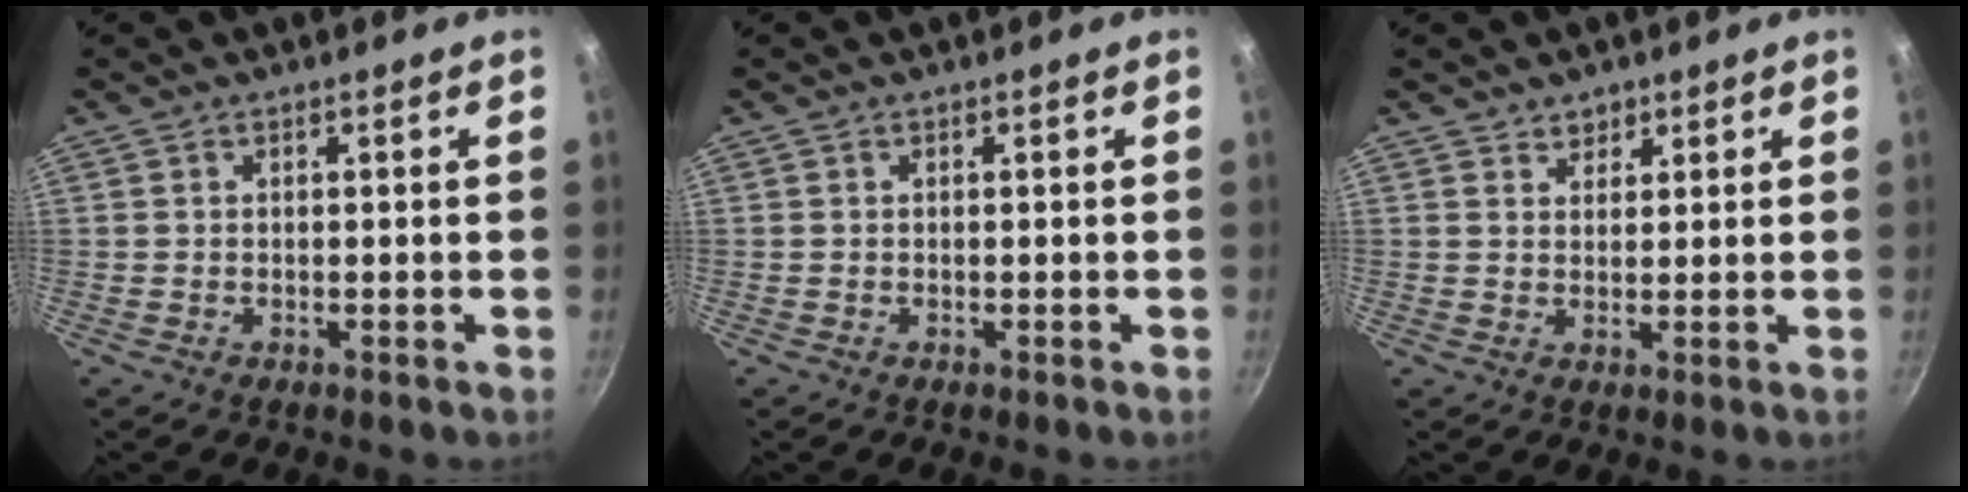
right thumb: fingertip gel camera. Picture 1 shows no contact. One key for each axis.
{"total": 0.0}
{"total": 2.7, "fx": 2.0, "fy": 1.9, "fz": 0.4, "tx": 0.012, "ty": -0.009, "tz": 0.030}